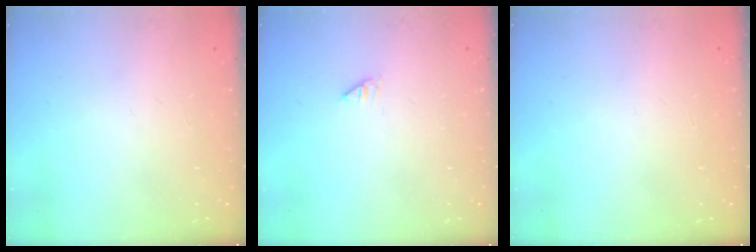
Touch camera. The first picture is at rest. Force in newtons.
{"total": 0.0}
{"total": 0.0}